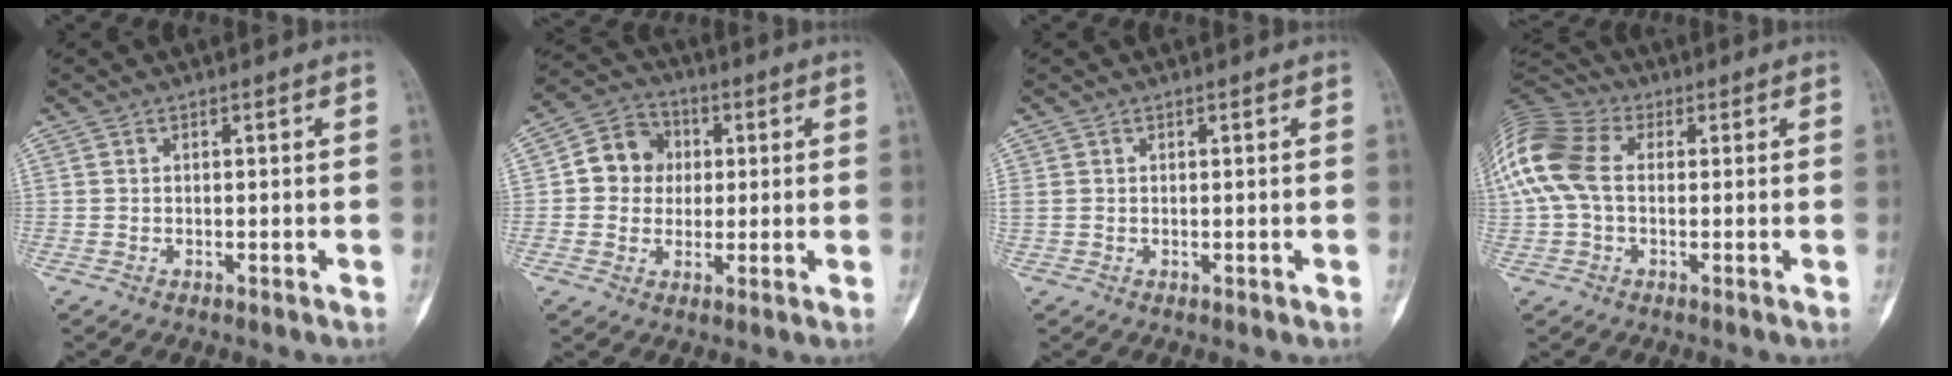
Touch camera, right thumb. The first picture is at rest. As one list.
[{"total": 8.8, "force": [0.9, 7.9, 3.7], "torque": [-0.025, 0.012, 0.004]}, {"total": 1.3, "force": [0.1, 1.0, 0.8], "torque": [-0.028, 0.009, 0.004]}, {"total": 15.0, "force": [1.3, 10.0, 11.1], "torque": [-0.258, 0.030, 0.015]}]